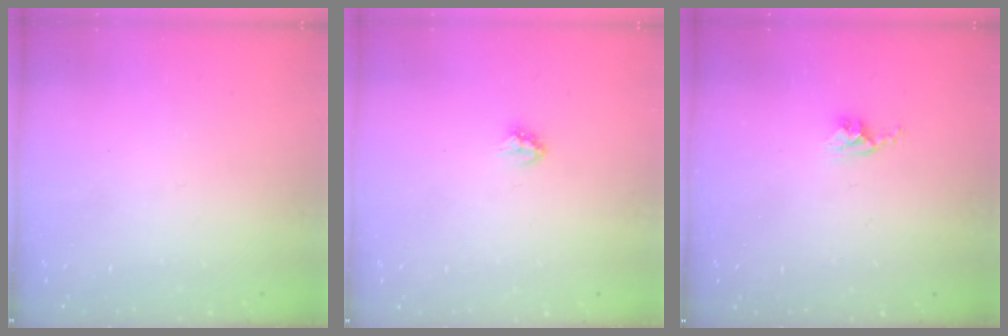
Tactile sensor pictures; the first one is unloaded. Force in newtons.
{"total": 2.9, "press": 2.9, "slide": 0.2}
{"total": 2.8, "press": 2.7, "slide": 0.4}